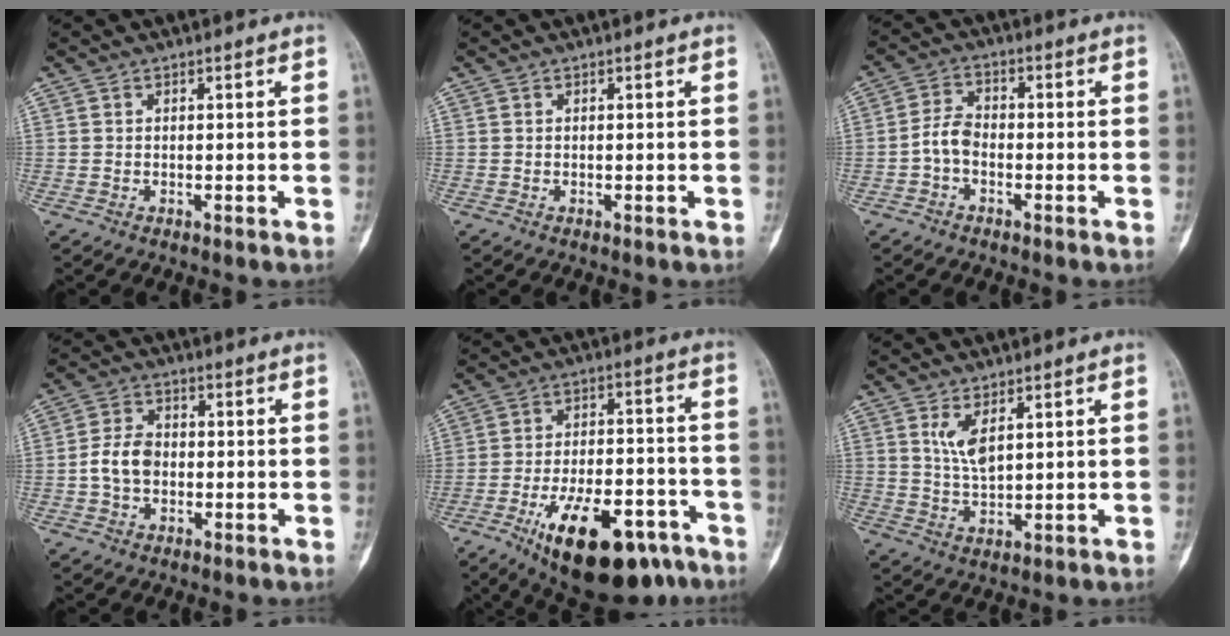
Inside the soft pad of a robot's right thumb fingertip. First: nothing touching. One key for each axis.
{"total": 0.0}
{"total": 3.4, "fx": -1.6, "fy": 2.0, "fz": 2.2, "tx": -0.042, "ty": 0.019, "tz": -0.039}
{"total": 6.2, "fx": -0.9, "fy": 4.6, "fz": 4.2, "tx": -0.071, "ty": 0.018, "tz": -0.023}
{"total": 21.3, "fx": -12.1, "fy": 9.2, "fz": 15.0, "tx": -0.203, "ty": 0.059, "tz": -0.181}
{"total": 4.7, "fx": 2.1, "fy": 1.8, "fz": 3.8, "tx": -0.072, "ty": -0.017, "tz": 0.049}